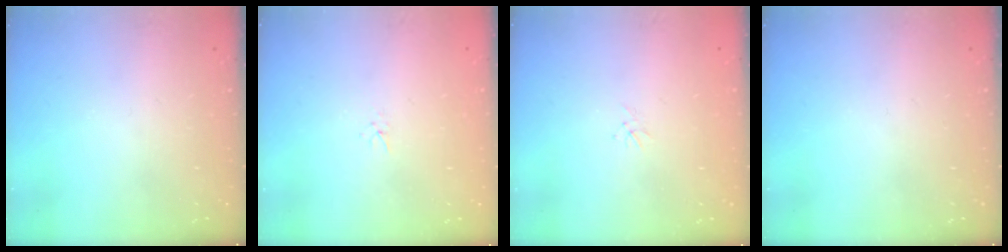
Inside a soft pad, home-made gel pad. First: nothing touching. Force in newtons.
{"total": 1.6, "press": 1.6, "slide": 0.2}
{"total": 1.1, "press": 1.0, "slide": 0.3}
{"total": 0.0}